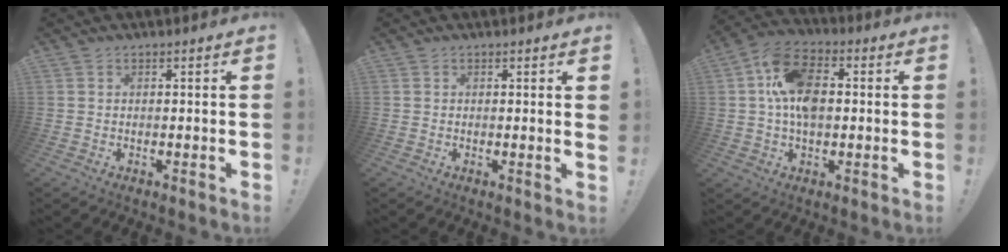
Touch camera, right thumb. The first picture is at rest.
{"total": 1.2, "force": [0.7, -0.3, 0.9], "torque": [-0.007, -0.005, 0.009]}
{"total": 14.3, "force": [1.1, 9.0, 11.0], "torque": [-0.210, 0.011, 0.017]}